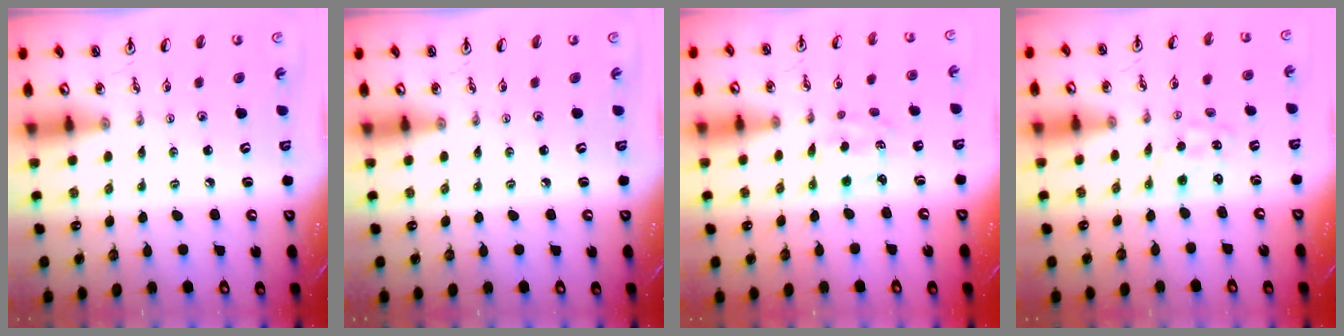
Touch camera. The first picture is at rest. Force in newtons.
{"total": 0.0}
{"total": 2.4, "press": 2.4, "slide": 0.3}
{"total": 0.0}